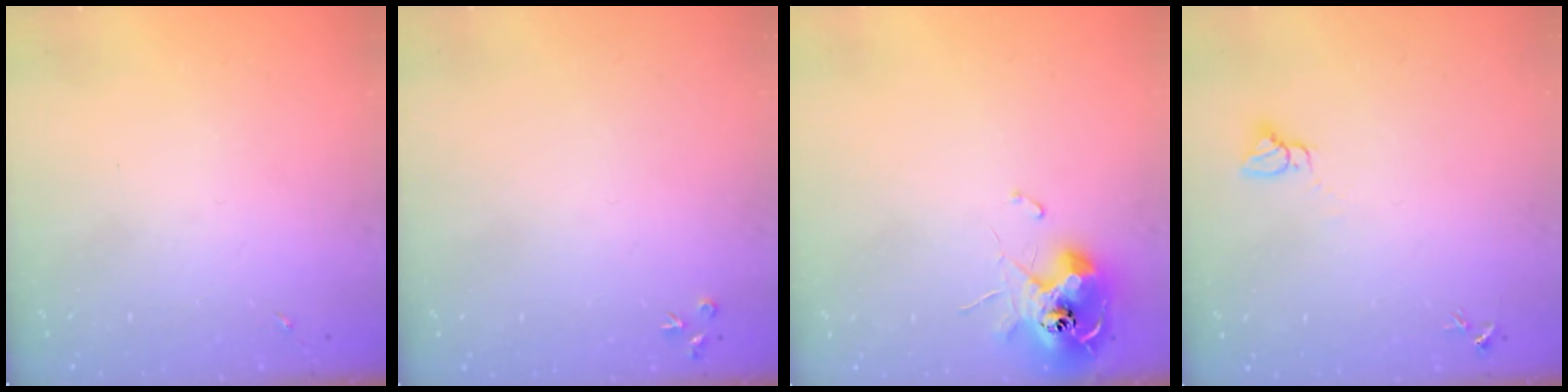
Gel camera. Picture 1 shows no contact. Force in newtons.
{"total": 3.5, "press": 3.5, "slide": 0.4}
{"total": 11.2, "press": 11.2, "slide": 0.8}
{"total": 2.7, "press": 2.7, "slide": 0.1}